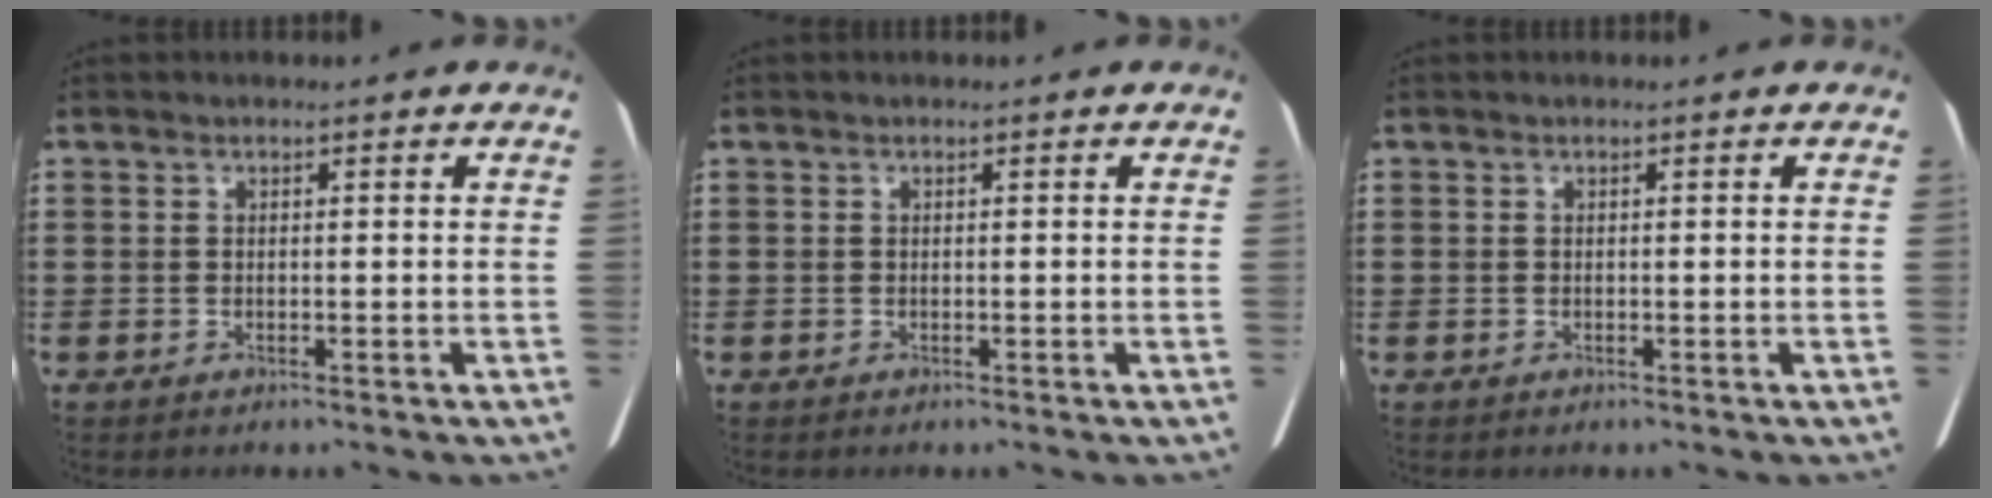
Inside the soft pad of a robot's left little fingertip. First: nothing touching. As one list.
[{"total": 0.0}, {"total": 0.0}]